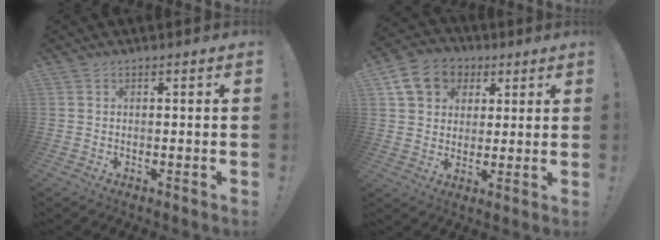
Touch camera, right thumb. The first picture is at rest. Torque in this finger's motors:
{"motor_torque": [-0.32, 0.81, 0.30, -0.19, 0.25]}